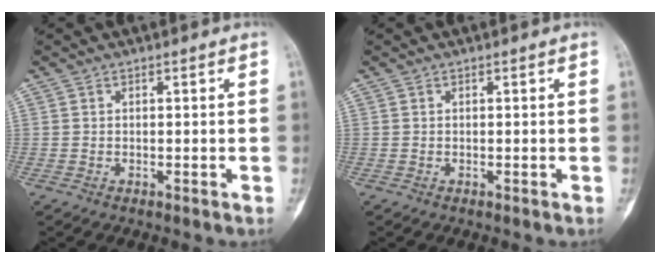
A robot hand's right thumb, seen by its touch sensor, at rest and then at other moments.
{"total": 0.0}